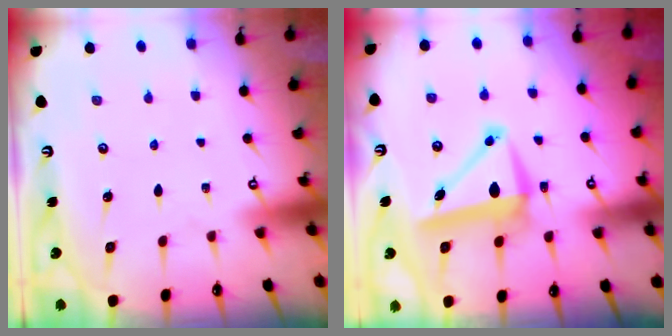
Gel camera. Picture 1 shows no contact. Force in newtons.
{"total": 8.3, "press": 8.2, "slide": 1.3}